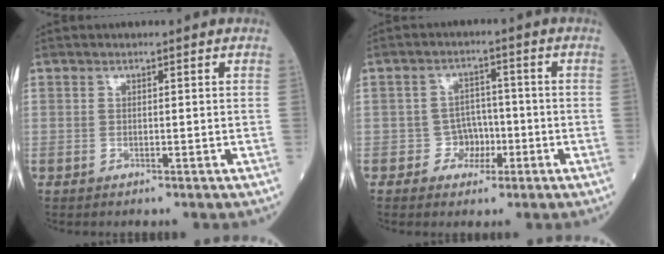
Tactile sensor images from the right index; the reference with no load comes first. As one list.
[{"total": 3.9, "force": [-1.3, 3.6, 0.8], "torque": [0.002, 0.013, -0.020]}]